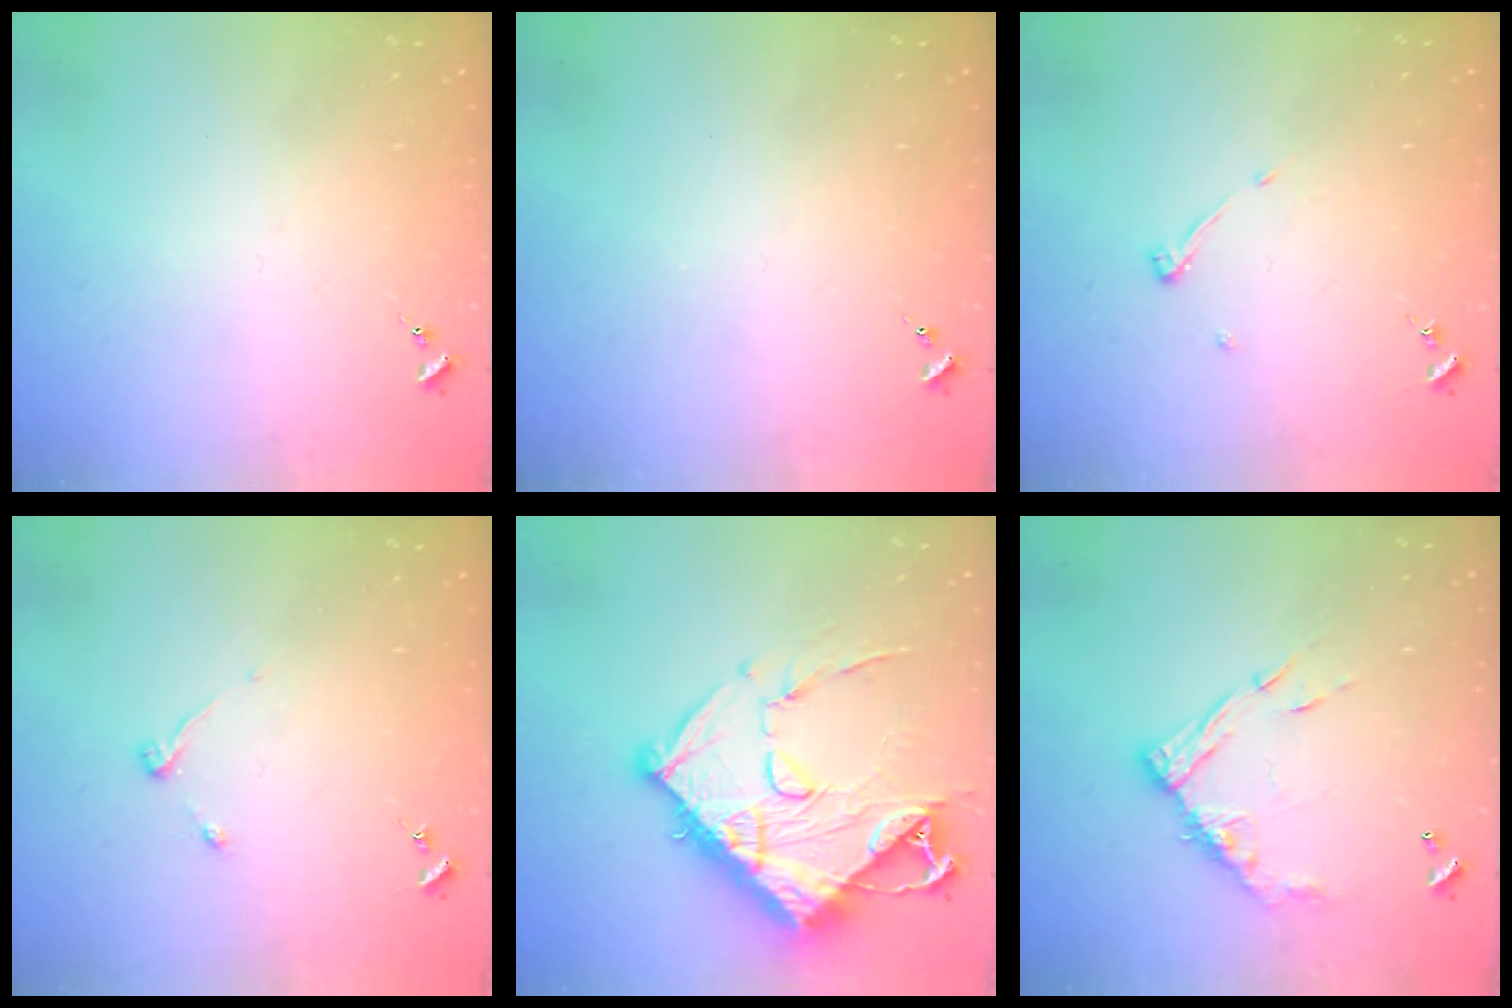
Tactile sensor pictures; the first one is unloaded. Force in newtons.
{"total": 0.0}
{"total": 3.6, "press": 3.6, "slide": 0.4}
{"total": 3.7, "press": 3.6, "slide": 0.6}
{"total": 17.9, "press": 17.8, "slide": 2.0}
{"total": 13.3, "press": 13.3, "slide": 1.1}